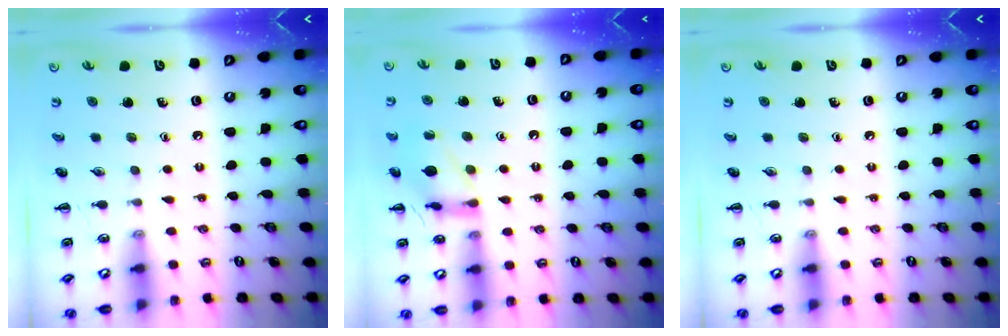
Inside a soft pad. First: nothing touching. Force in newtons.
{"total": 12.6, "press": 12.6, "slide": 0.6}
{"total": 0.0}